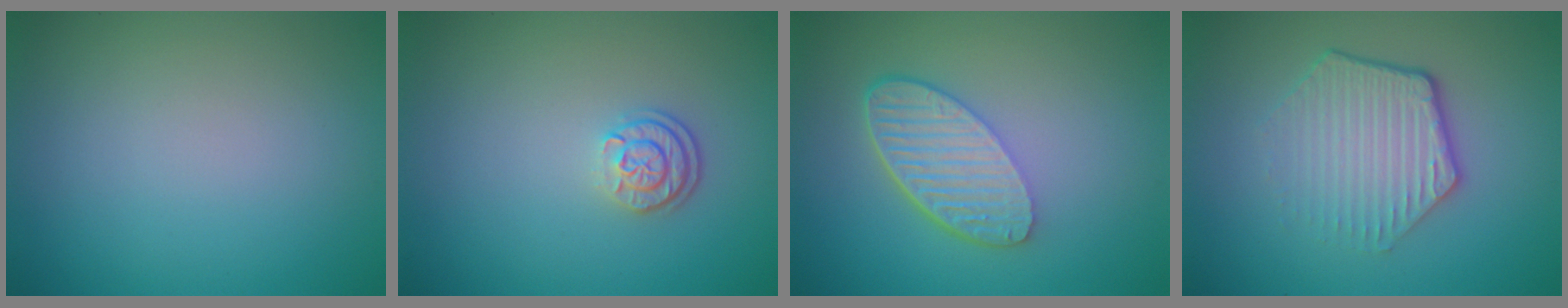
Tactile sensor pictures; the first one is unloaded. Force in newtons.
{"total": 2.4, "press": 1.9, "slide": 1.5}
{"total": 5.5, "press": 4.0, "slide": 3.7}
{"total": 4.5, "press": 3.3, "slide": 3.1}